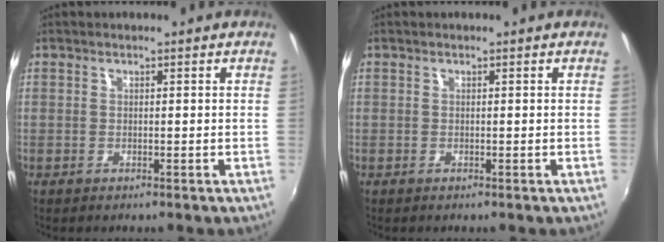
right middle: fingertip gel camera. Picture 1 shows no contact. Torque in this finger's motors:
{"motor_torque": [-0.02, -0.01, 0.00, -0.02]}